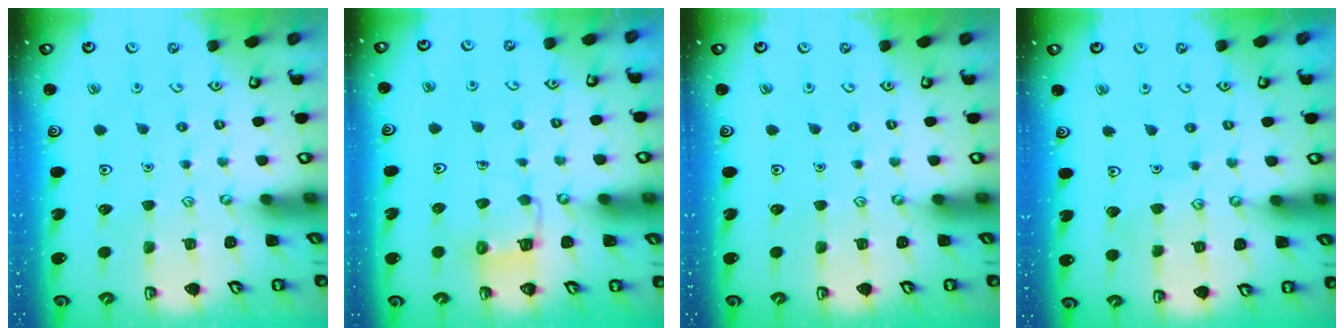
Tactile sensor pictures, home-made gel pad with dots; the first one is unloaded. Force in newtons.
{"total": 5.5, "press": 5.5, "slide": 0.6}
{"total": 0.0}
{"total": 4.3, "press": 4.3, "slide": 0.5}